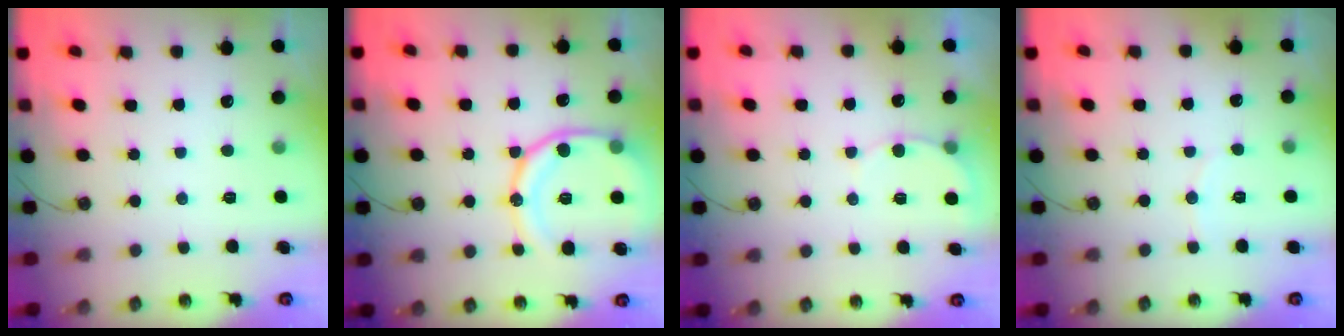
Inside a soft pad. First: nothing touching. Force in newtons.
{"total": 16.3, "press": 16.2, "slide": 1.7}
{"total": 5.9, "press": 5.8, "slide": 0.4}
{"total": 2.7, "press": 2.7, "slide": 0.3}